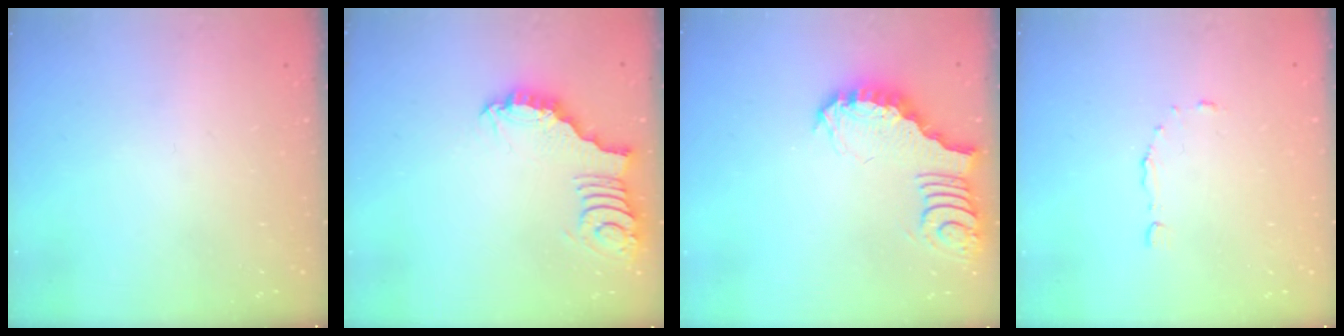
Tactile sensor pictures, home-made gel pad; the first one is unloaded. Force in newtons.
{"total": 3.0, "press": 3.0, "slide": 0.0}
{"total": 3.9, "press": 3.9, "slide": 0.6}
{"total": 4.0, "press": 3.9, "slide": 0.3}